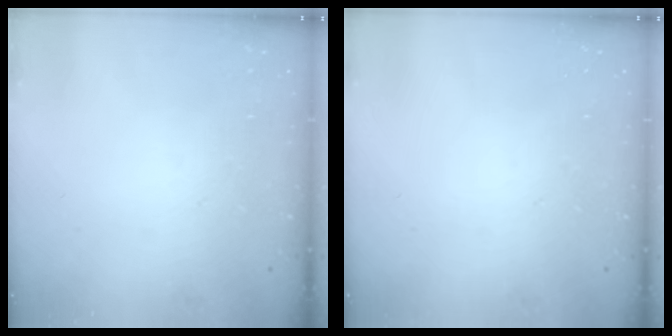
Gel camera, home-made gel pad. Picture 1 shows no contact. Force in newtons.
{"total": 0.0}